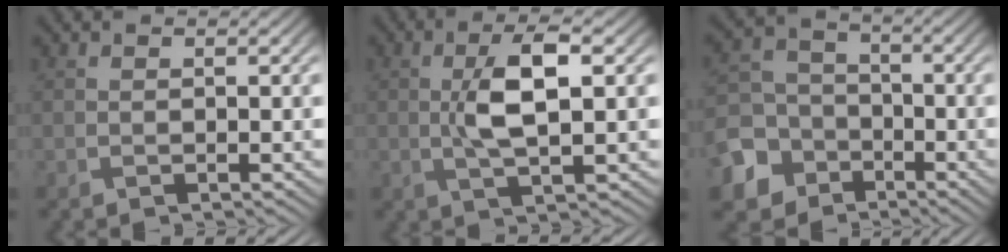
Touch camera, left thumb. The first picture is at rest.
{"total": 6.1, "force": [0.5, 2.1, 5.8], "torque": [-0.123, 0.003, 0.010]}
{"total": 8.8, "force": [-4.6, 7.0, 2.8], "torque": [-0.083, -0.023, -0.112]}